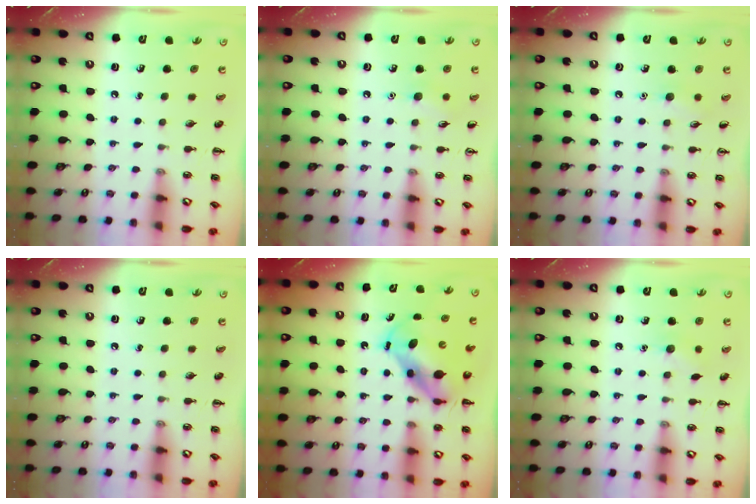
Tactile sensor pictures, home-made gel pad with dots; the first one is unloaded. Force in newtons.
{"total": 5.1, "press": 4.9, "slide": 1.5}
{"total": 5.4, "press": 5.1, "slide": 1.7}
{"total": 0.0}
{"total": 6.5, "press": 6.3, "slide": 1.4}
{"total": 6.3, "press": 6.1, "slide": 1.7}